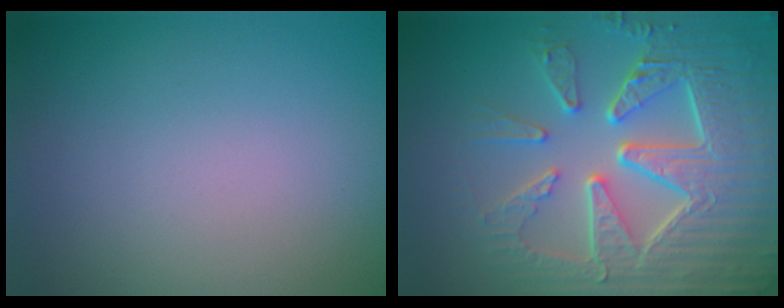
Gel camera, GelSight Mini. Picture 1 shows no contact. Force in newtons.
{"total": 9.8, "press": 6.6, "slide": 7.3}